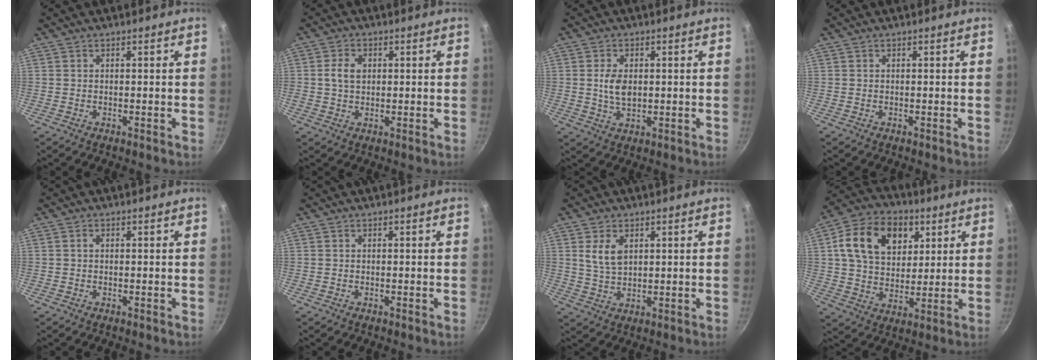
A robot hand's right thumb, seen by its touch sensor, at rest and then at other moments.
{"total": 4.2, "force": [0.7, 3.0, 2.8], "torque": [-0.041, 0.005, 0.009]}
{"total": 5.1, "force": [0.4, 3.1, 4.0], "torque": [-0.070, -0.005, 0.008]}
{"total": 0.0}
{"total": 0.5, "force": [0.1, 0.4, 0.4], "torque": [-0.005, 0.004, 0.001]}
{"total": 0.0}
{"total": 5.5, "force": [2.0, 3.2, 4.0], "torque": [-0.070, -0.011, 0.042]}
{"total": 16.7, "force": [5.8, 11.9, 10.2], "torque": [-0.151, -0.005, 0.088]}